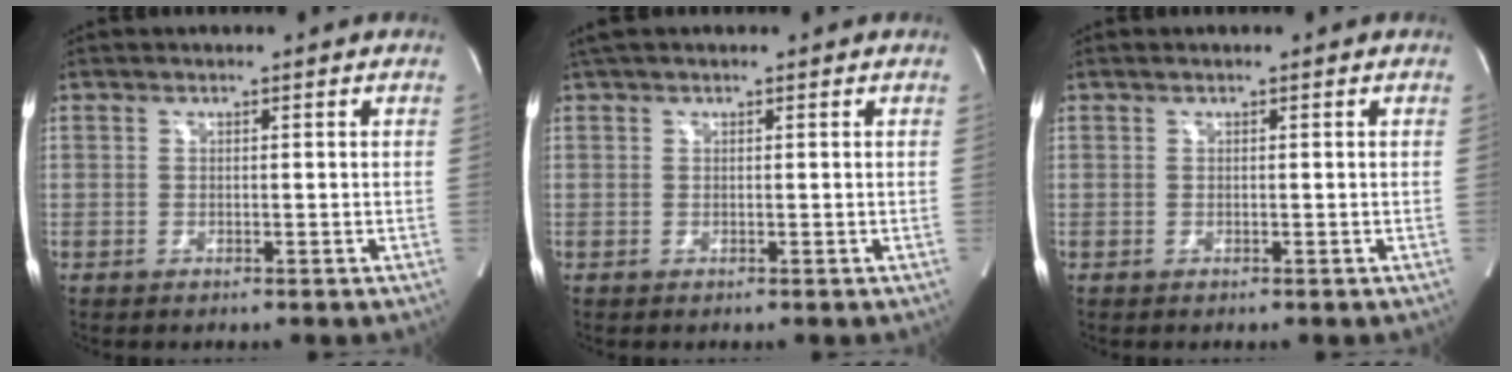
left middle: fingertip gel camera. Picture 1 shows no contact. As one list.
[{"total": 2.7, "force": [2.1, 0.7, 1.5], "torque": [-0.036, 0.033, 0.041]}, {"total": 0.0}]